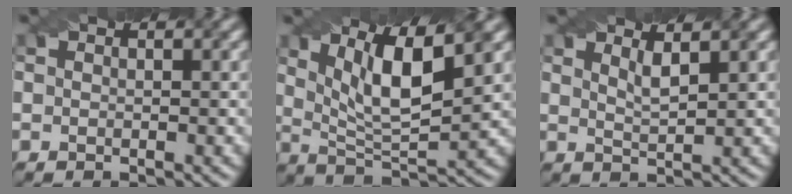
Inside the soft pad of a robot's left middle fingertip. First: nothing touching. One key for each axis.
{"total": 7.3, "fx": 3.3, "fy": 2.1, "fz": 6.2, "tx": -0.105, "ty": 0.004, "tz": 0.056}
{"total": 1.7, "fx": 1.1, "fy": 0.4, "fz": 1.3, "tx": -0.020, "ty": -0.002, "tz": 0.020}